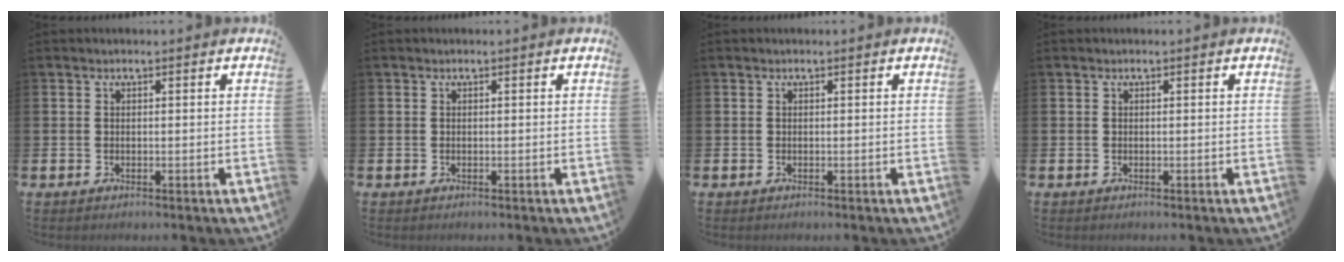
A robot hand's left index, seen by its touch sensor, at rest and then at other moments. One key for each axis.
{"total": 0.0}
{"total": 0.0}
{"total": 0.0}